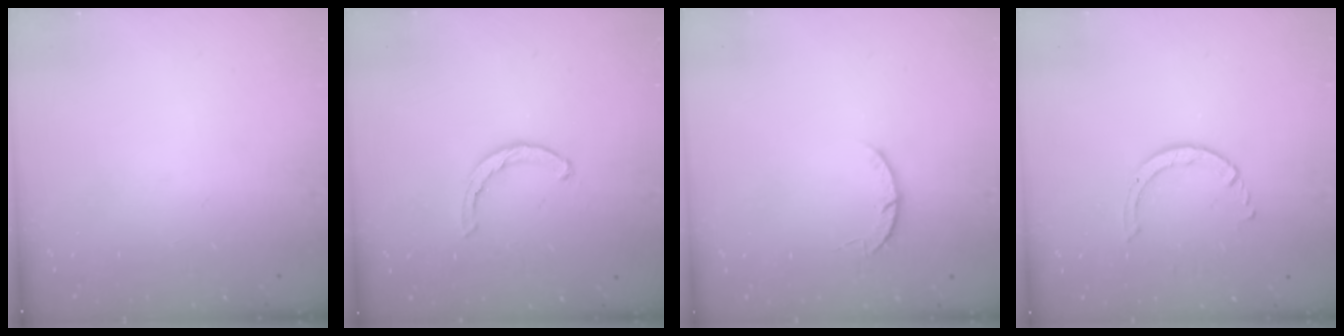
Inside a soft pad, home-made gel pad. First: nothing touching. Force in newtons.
{"total": 2.7, "press": 2.7, "slide": 0.4}
{"total": 4.0, "press": 4.0, "slide": 0.5}
{"total": 4.4, "press": 4.3, "slide": 0.4}